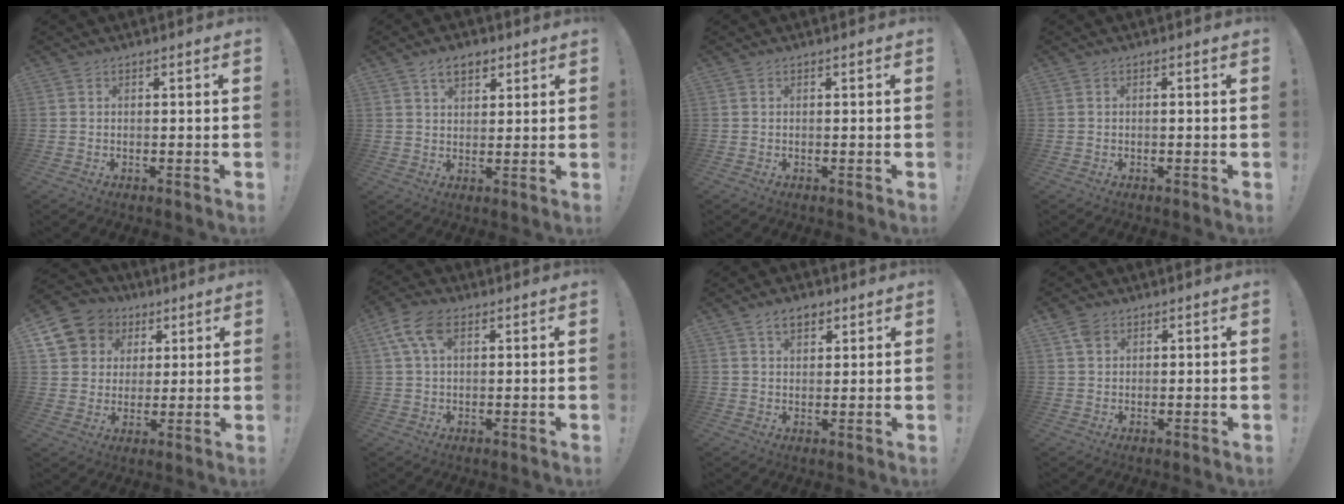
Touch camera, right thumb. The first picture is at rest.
{"total": 5.9, "force": [3.3, 3.7, 3.2], "torque": [-0.050, -0.004, 0.059]}
{"total": 0.0}
{"total": 0.6, "force": [-0.5, -0.1, 0.4], "torque": [-0.009, 0.001, -0.008]}
{"total": 11.4, "force": [4.8, 9.8, 3.3], "torque": [-0.049, -0.028, 0.100]}
{"total": 8.5, "force": [3.3, 4.8, 6.1], "torque": [-0.123, 0.005, 0.067]}
{"total": 5.2, "force": [3.0, 3.2, 2.9], "torque": [-0.042, -0.006, 0.052]}
{"total": 3.4, "force": [2.0, 2.4, 1.3], "torque": [-0.022, -0.002, 0.039]}